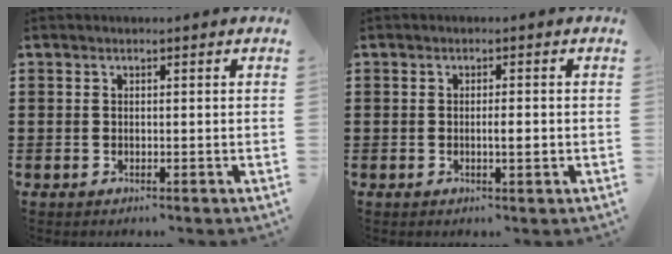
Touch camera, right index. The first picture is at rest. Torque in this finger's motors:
{"motor_torque": [0.78, -0.22, 0.01, 0.06]}